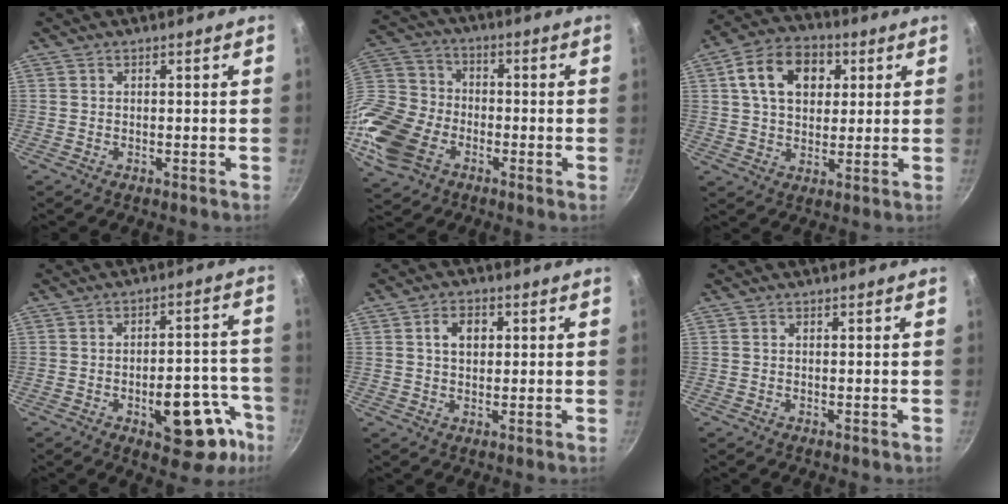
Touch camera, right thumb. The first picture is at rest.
{"total": 17.4, "force": [-6.7, 12.6, 10.0], "torque": [-0.211, 0.039, -0.148]}
{"total": 12.9, "force": [3.9, 9.2, 8.2], "torque": [-0.115, 0.009, 0.053]}
{"total": 16.3, "force": [-7.2, 8.0, 12.2], "torque": [-0.088, 0.048, -0.088]}
{"total": 4.8, "force": [1.1, 3.4, 3.1], "torque": [-0.033, 0.006, 0.017]}
{"total": 0.0}